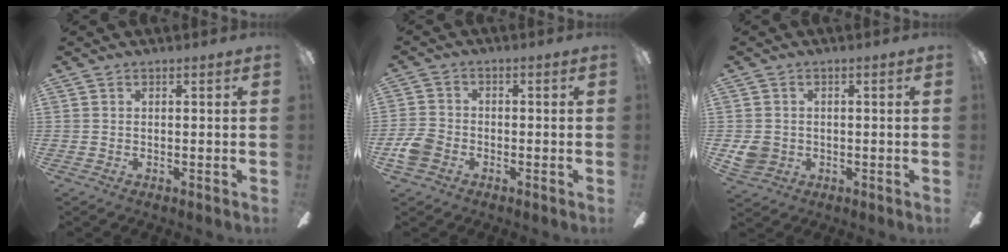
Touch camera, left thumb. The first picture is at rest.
{"total": 5.9, "force": [-2.7, 4.4, 2.8], "torque": [-0.060, 0.021, -0.050]}
{"total": 4.8, "force": [-0.4, 4.5, 1.5], "torque": [-0.020, 0.006, -0.005]}